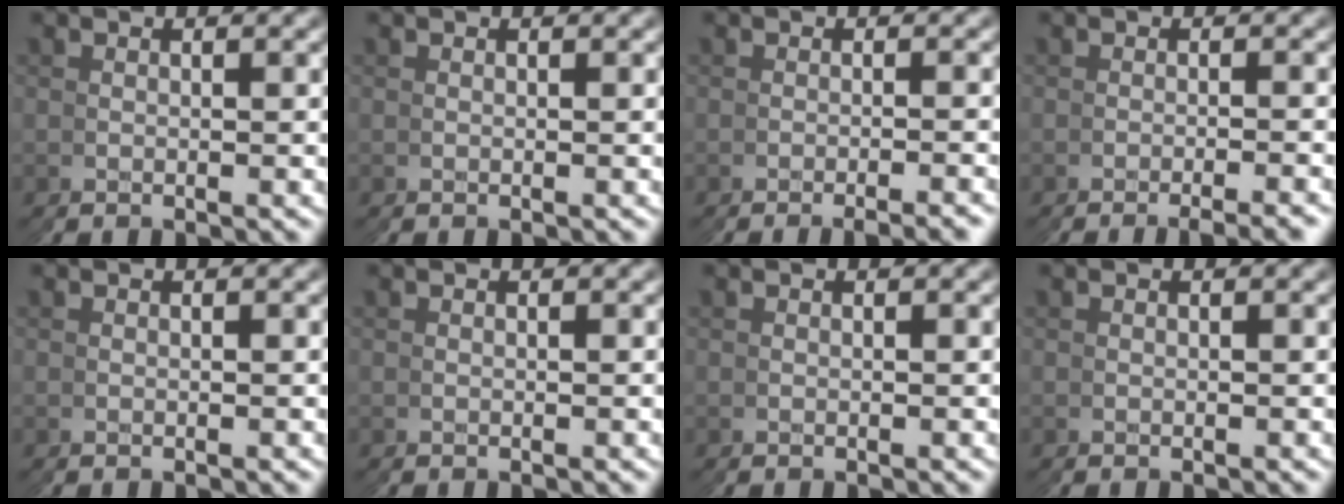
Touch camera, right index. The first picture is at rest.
{"total": 0.0}
{"total": 2.1, "force": [-1.2, -1.7, -0.1], "torque": [-0.006, 0.011, -0.024]}
{"total": 2.4, "force": [-1.6, -1.7, 0.0], "torque": [-0.005, 0.013, -0.030]}
{"total": 0.0}
{"total": 0.0}
{"total": 0.0}
{"total": 0.0}